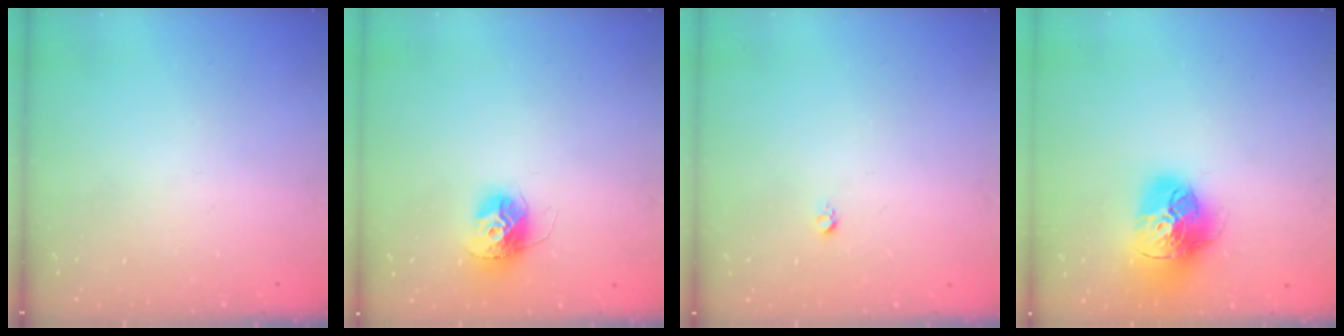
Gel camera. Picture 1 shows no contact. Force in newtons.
{"total": 11.8, "press": 11.8, "slide": 0.9}
{"total": 2.7, "press": 2.7, "slide": 0.3}
{"total": 18.4, "press": 18.3, "slide": 1.8}